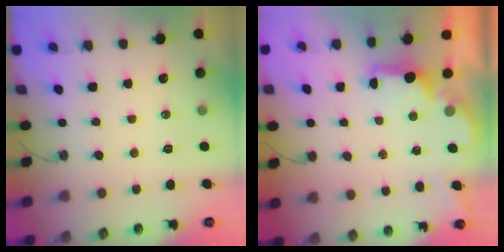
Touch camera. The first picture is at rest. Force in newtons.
{"total": 1.8, "press": 1.7, "slide": 0.7}